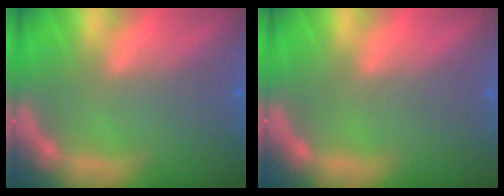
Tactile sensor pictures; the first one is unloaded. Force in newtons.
{"total": 0.0}